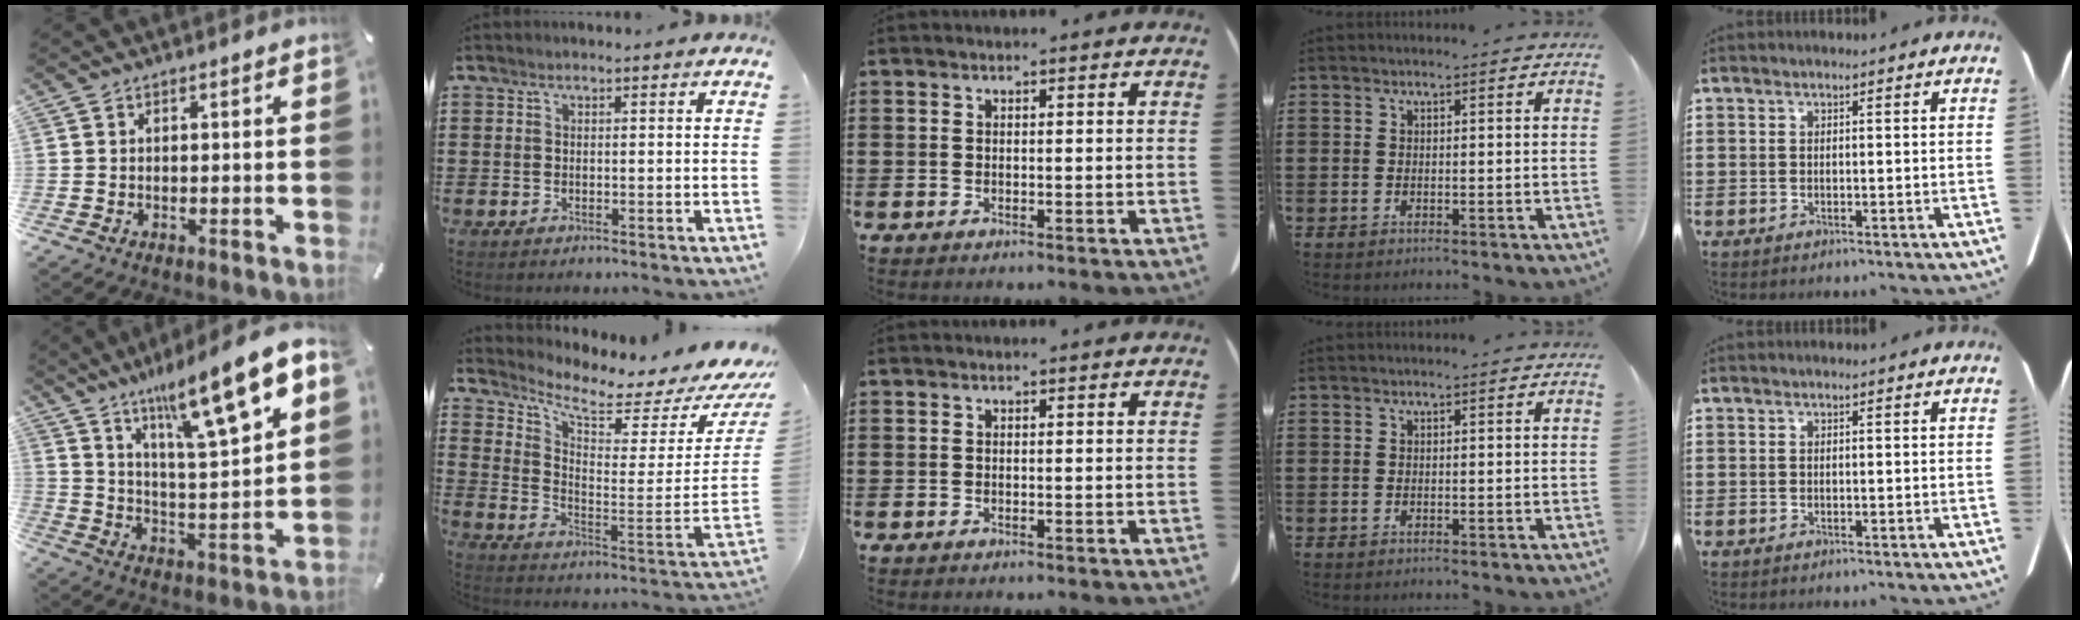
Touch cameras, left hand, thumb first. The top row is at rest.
{"thumb": {"total": 15.9, "force": [11.0, 3.6, 10.9], "torque": [-0.177, -0.074, 0.175]}, "index": {"total": 5.2, "force": [4.3, 0.9, 2.9], "torque": [-0.074, -0.050, 0.066]}}